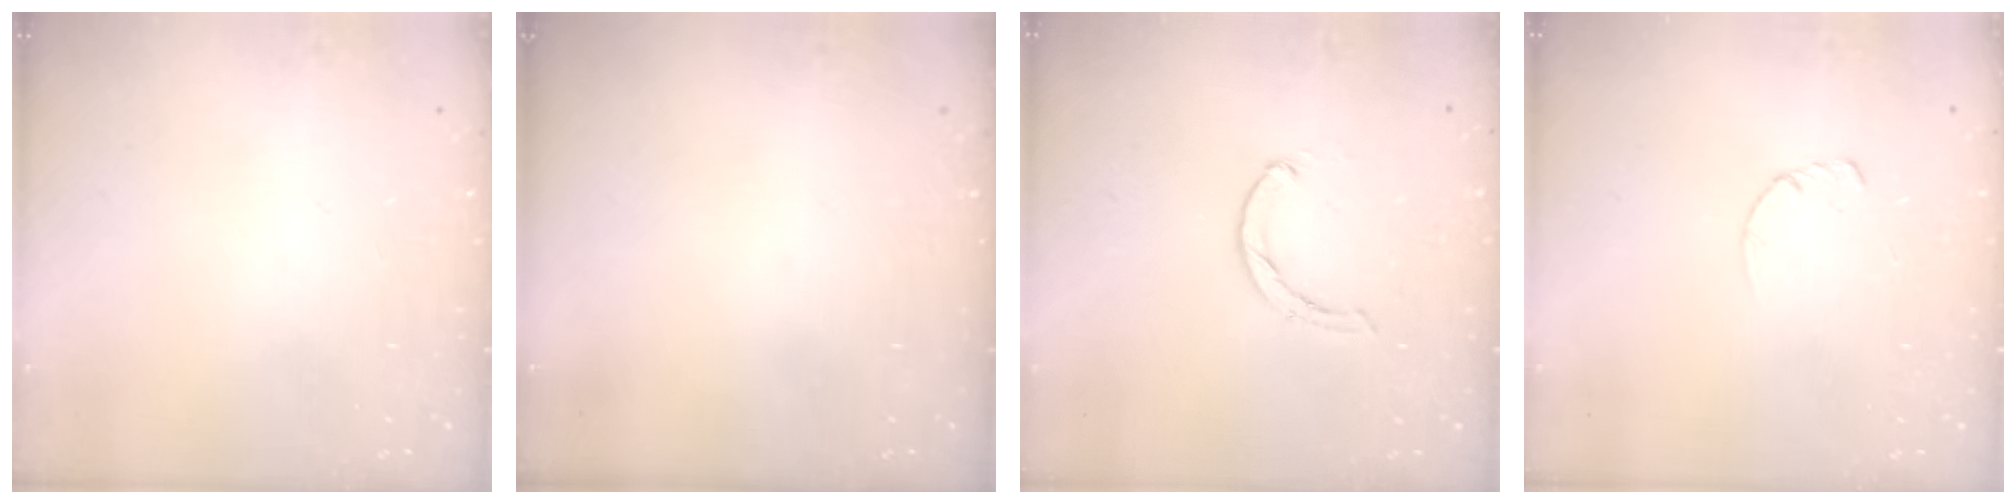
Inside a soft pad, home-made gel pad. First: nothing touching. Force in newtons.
{"total": 0.0}
{"total": 1.9, "press": 1.9, "slide": 0.3}
{"total": 2.8, "press": 2.8, "slide": 0.4}